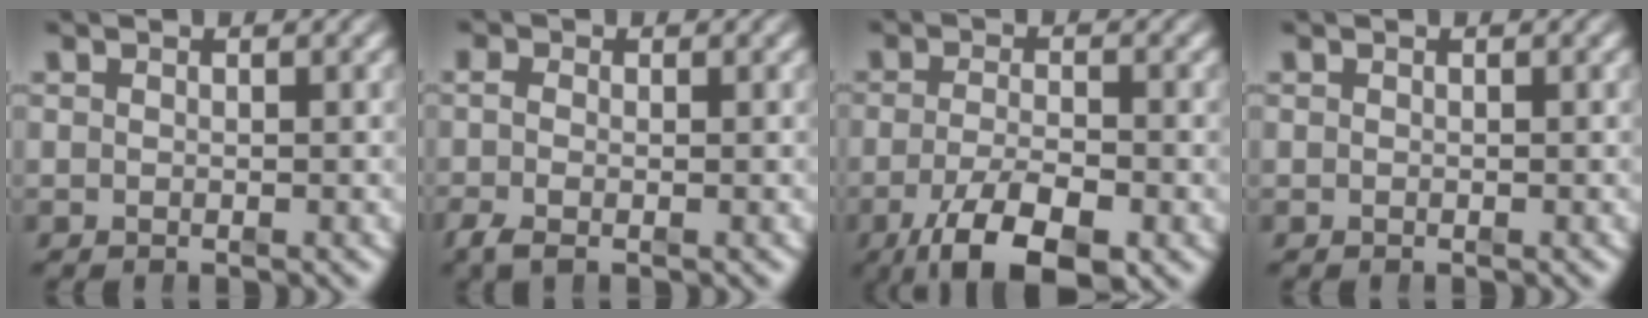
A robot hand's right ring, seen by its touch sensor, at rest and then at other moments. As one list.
[{"total": 2.0, "force": [-1.3, 0.8, 1.4], "torque": [-0.039, -0.016, -0.016]}, {"total": 8.1, "force": [-4.8, 3.2, 5.7], "torque": [-0.104, -0.037, -0.057]}, {"total": 0.0}]